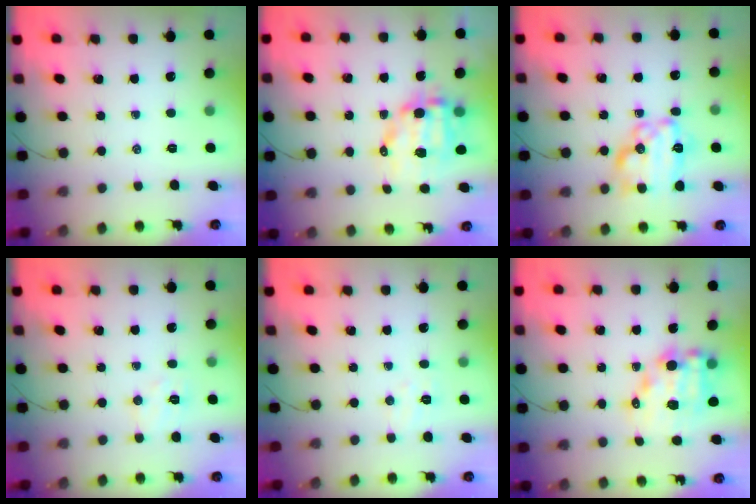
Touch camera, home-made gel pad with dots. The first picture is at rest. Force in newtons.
{"total": 10.9, "press": 10.6, "slide": 2.3}
{"total": 16.2, "press": 16.2, "slide": 1.1}
{"total": 6.3, "press": 6.2, "slide": 1.0}
{"total": 4.6, "press": 4.5, "slide": 1.0}
{"total": 11.3, "press": 10.9, "slide": 2.8}